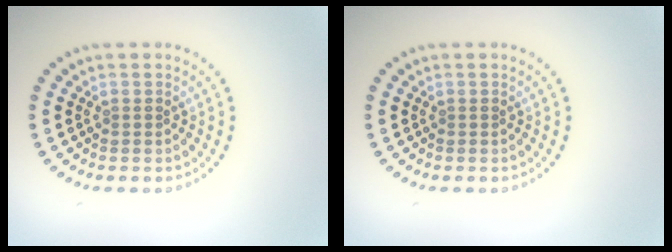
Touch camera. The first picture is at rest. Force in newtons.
{"total": 0.0}